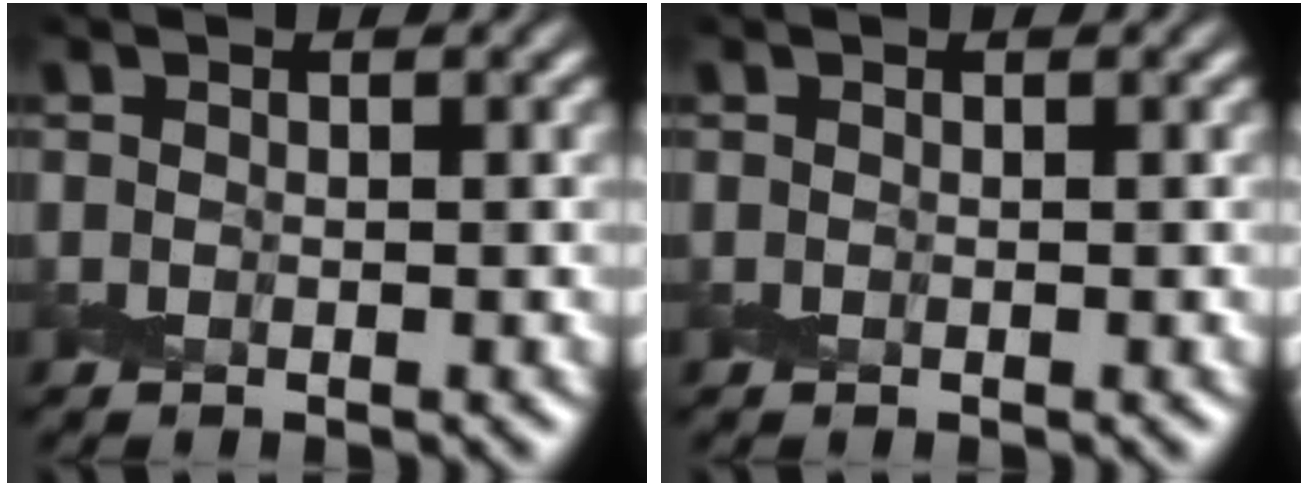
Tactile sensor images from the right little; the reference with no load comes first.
{"total": 0.0}